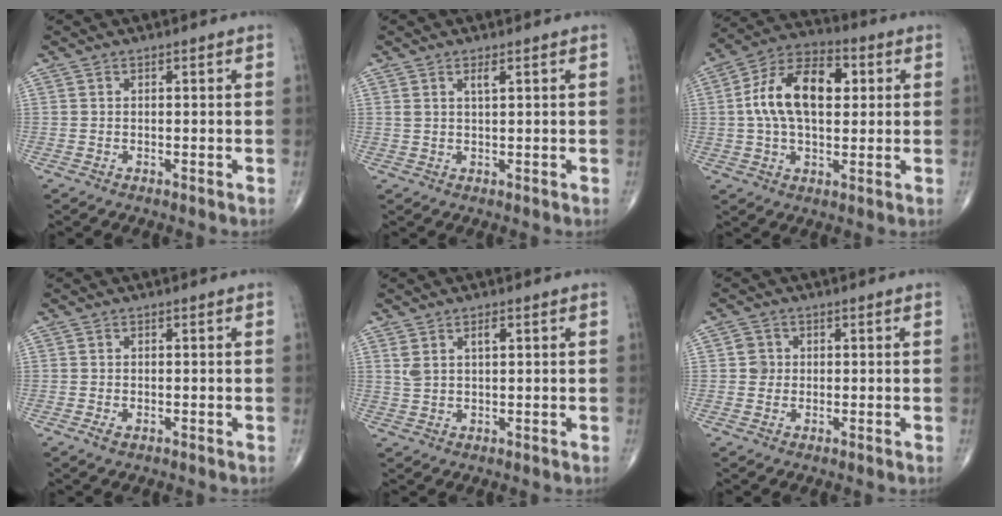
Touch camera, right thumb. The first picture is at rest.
{"total": 1.8, "force": [1.0, 0.3, 1.4], "torque": [-0.029, -0.004, 0.021]}
{"total": 15.3, "force": [2.3, 8.7, 12.4], "torque": [-0.212, 0.024, 0.033]}
{"total": 1.3, "force": [-0.6, 0.7, 0.9], "torque": [-0.021, 0.000, -0.009]}
{"total": 3.5, "force": [1.5, 1.6, 2.7], "torque": [-0.052, 0.002, 0.034]}
{"total": 2.4, "force": [0.1, 2.3, 0.6], "torque": [0.005, 0.005, 0.000]}